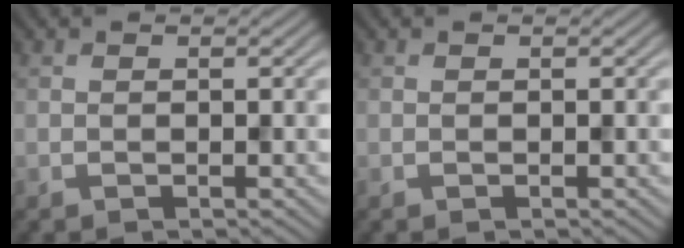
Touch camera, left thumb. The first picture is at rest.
{"total": 0.0}